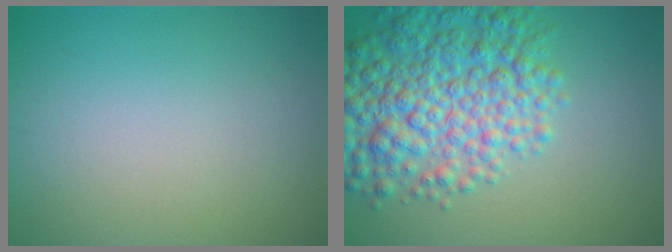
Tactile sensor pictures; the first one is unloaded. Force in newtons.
{"total": 8.7, "press": 8.7, "slide": 0.3}